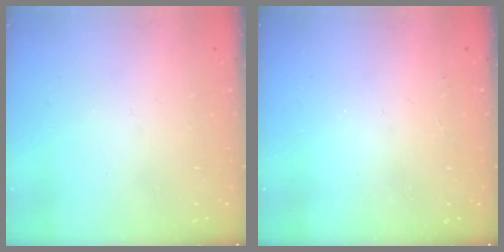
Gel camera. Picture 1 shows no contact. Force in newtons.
{"total": 2.1, "press": 2.0, "slide": 0.4}